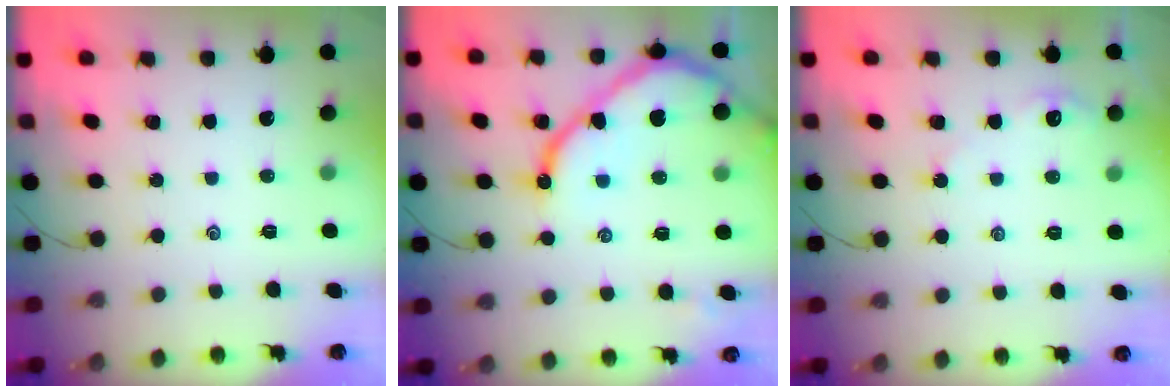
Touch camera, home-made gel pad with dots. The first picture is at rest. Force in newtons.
{"total": 13.3, "press": 13.2, "slide": 1.5}
{"total": 2.7, "press": 2.7, "slide": 0.3}